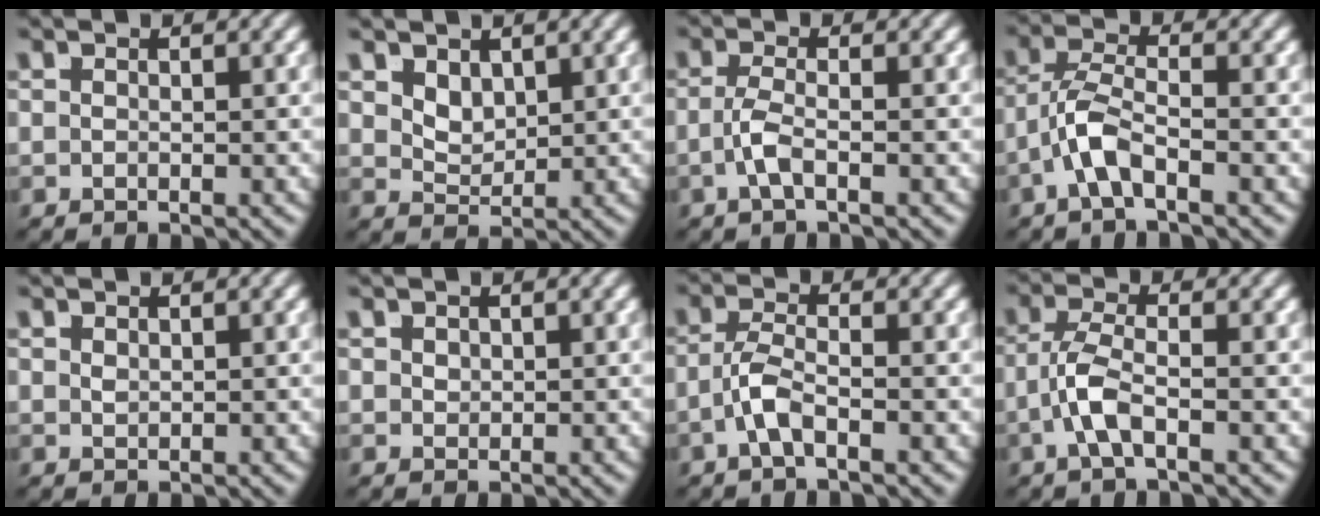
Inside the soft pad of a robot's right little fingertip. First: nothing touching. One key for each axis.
{"total": 2.3, "fx": 1.4, "fy": 1.2, "fz": 1.3, "tx": -0.025, "ty": -0.015, "tz": 0.038}
{"total": 2.1, "fx": -1.2, "fy": -0.3, "fz": 1.7, "tx": -0.038, "ty": -0.010, "tz": -0.015}
{"total": 3.1, "fx": -1.2, "fy": 1.2, "fz": 2.6, "tx": -0.063, "ty": -0.015, "tz": -0.017}
{"total": 0.6, "fx": 0.3, "fy": -0.5, "fz": 0.1, "tx": -0.001, "ty": -0.008, "tz": 0.015}
{"total": 0.5, "fx": 0.5, "fy": 0.1, "fz": 0.2, "tx": -0.002, "ty": -0.009, "tz": 0.019}
{"total": 2.7, "fx": -1.4, "fy": 0.7, "fz": 2.2, "tx": -0.047, "ty": -0.009, "tz": -0.022}
{"total": 3.1, "fx": -1.1, "fy": 0.7, "fz": 2.8, "tx": -0.063, "ty": -0.013, "tz": -0.013}